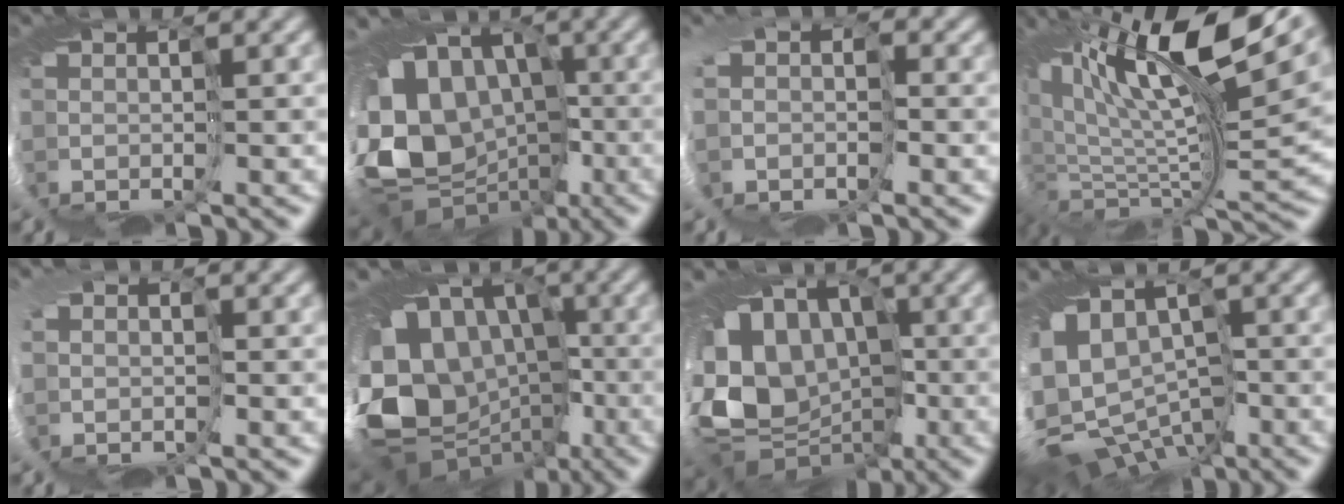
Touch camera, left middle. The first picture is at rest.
{"total": 11.9, "force": [-0.8, 10.3, 5.8], "torque": [-0.126, -0.011, -0.013]}
{"total": 4.5, "force": [-1.2, 3.6, 2.4], "torque": [-0.035, -0.018, -0.023]}
{"total": 13.9, "force": [6.7, 4.3, 11.5], "torque": [-0.210, 0.029, 0.113]}
{"total": 1.7, "force": [0.5, 1.6, 0.3], "torque": [-0.021, -0.005, 0.018]}
{"total": 14.1, "force": [-2.2, 12.0, 7.2], "torque": [-0.138, -0.006, -0.042]}
{"total": 11.0, "force": [0.5, 9.5, 5.5], "torque": [-0.123, -0.014, 0.006]}
{"total": 10.8, "force": [-3.4, 8.1, 6.3], "torque": [-0.142, -0.026, -0.031]}